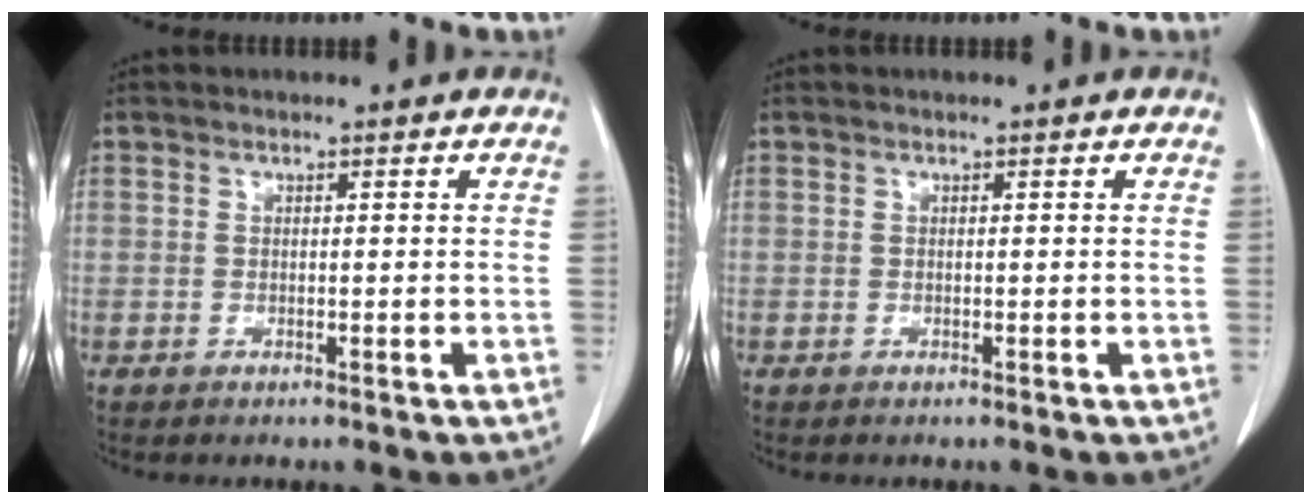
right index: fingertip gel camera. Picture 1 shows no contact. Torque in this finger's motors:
{"motor_torque": [0.00, 0.00, 0.00, 0.00]}